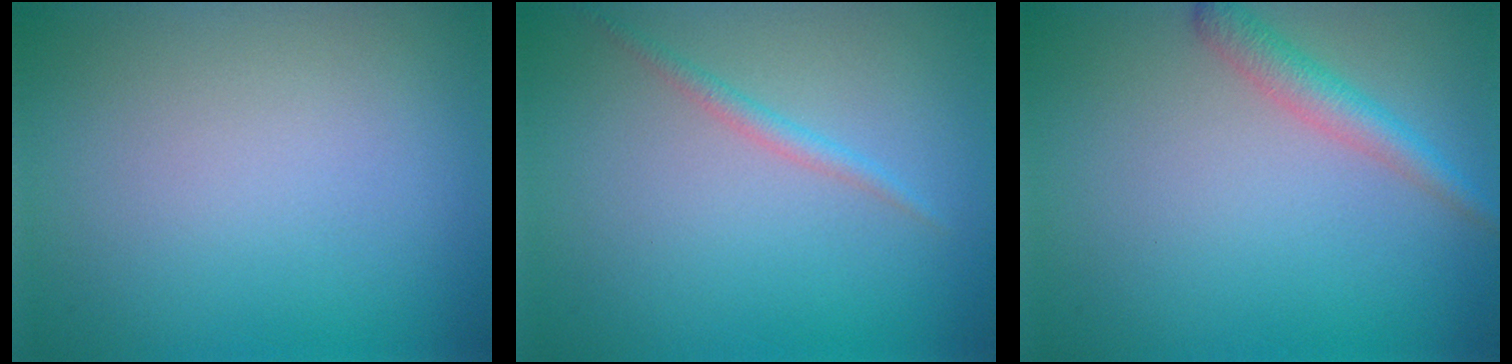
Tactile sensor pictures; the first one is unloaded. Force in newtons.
{"total": 1.2, "press": 1.2, "slide": 0.0}
{"total": 2.5, "press": 2.5, "slide": 0.1}